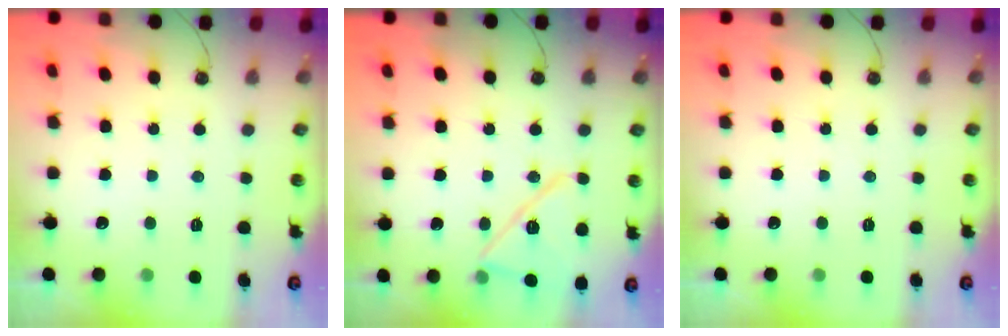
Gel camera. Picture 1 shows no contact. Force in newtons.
{"total": 15.1, "press": 15.1, "slide": 0.1}
{"total": 0.0}